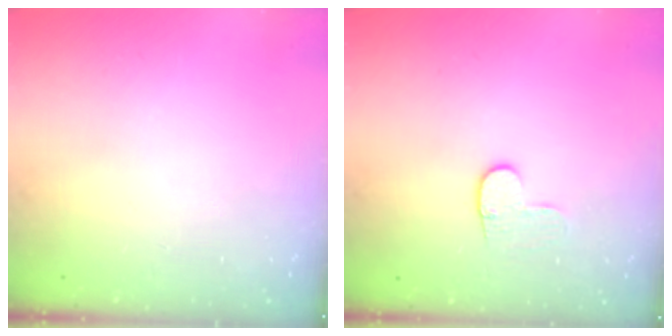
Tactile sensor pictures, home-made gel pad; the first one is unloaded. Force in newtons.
{"total": 5.7, "press": 5.6, "slide": 0.6}